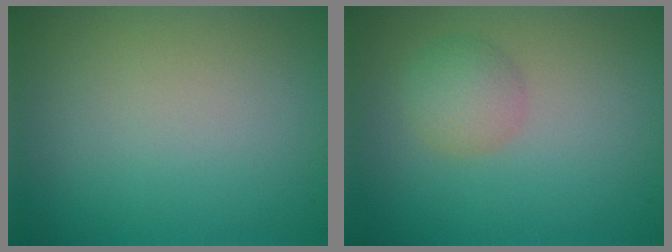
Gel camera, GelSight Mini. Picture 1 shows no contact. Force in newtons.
{"total": 2.5, "press": 2.5, "slide": 0.0}